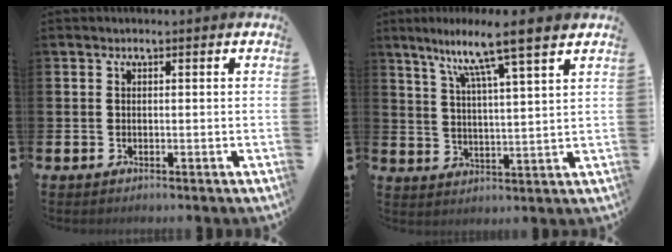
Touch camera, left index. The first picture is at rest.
{"total": 8.3, "force": [6.9, -0.5, 4.6], "torque": [-0.106, -0.040, 0.113]}